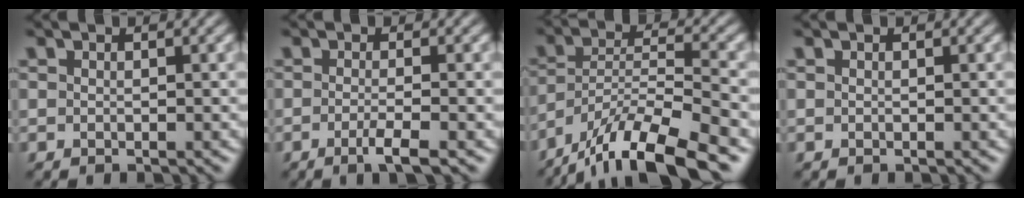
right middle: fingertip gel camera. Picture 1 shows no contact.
{"total": 2.3, "force": [-1.1, 0.3, 2.0], "torque": [-0.032, 0.000, -0.028]}
{"total": 12.1, "force": [-9.5, 2.6, 7.1], "torque": [-0.127, 0.001, -0.170]}
{"total": 0.0}